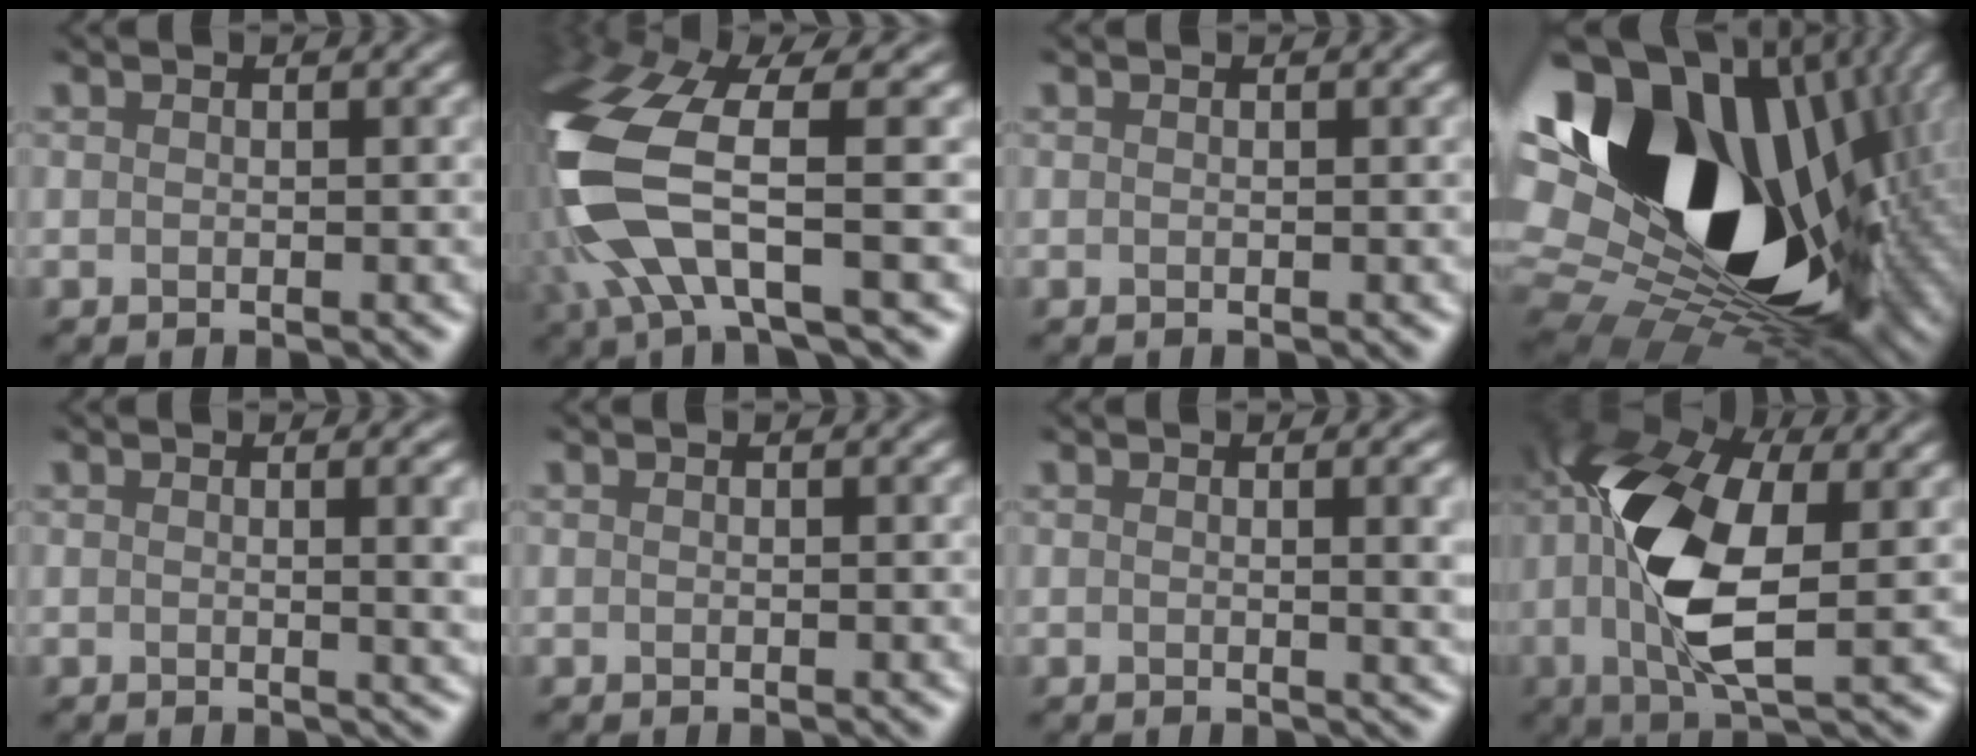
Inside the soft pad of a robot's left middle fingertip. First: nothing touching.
{"total": 10.0, "force": [-2.0, 3.9, 9.0], "torque": [-0.226, -0.009, -0.038]}
{"total": 0.0}
{"total": 21.0, "force": [2.6, 15.1, 14.4], "torque": [-0.281, -0.037, 0.082]}
{"total": 4.9, "force": [0.7, 2.3, 4.3], "torque": [-0.026, 0.019, -0.007]}
{"total": 0.0}
{"total": 4.4, "force": [0.6, 2.0, 3.9], "torque": [-0.025, 0.018, -0.008]}
{"total": 9.7, "force": [0.2, 4.5, 8.6], "torque": [-0.183, 0.002, 0.004]}